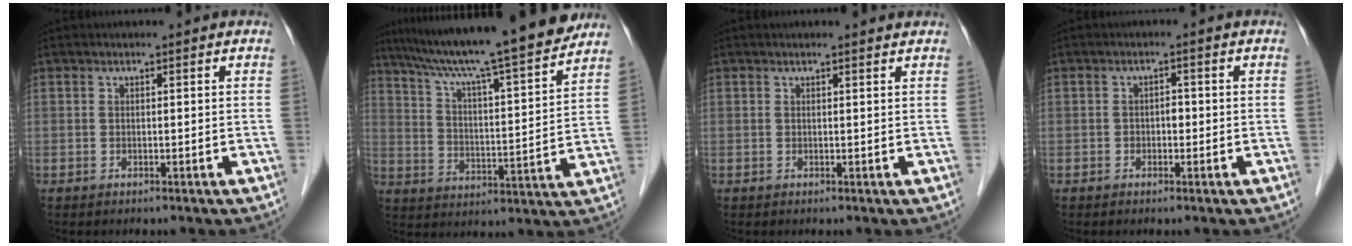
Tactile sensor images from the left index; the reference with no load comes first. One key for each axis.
{"total": 21.2, "fx": 18.3, "fy": 0.2, "fz": 10.6, "tx": -0.174, "ty": -0.001, "tz": 0.274}
{"total": 1.5, "fx": 1.4, "fy": 0.0, "fz": 0.5, "tx": -0.014, "ty": 0.004, "tz": 0.015}
{"total": 1.5, "fx": -0.4, "fy": 1.0, "fz": 1.1, "tx": -0.012, "ty": 0.004, "tz": -0.007}